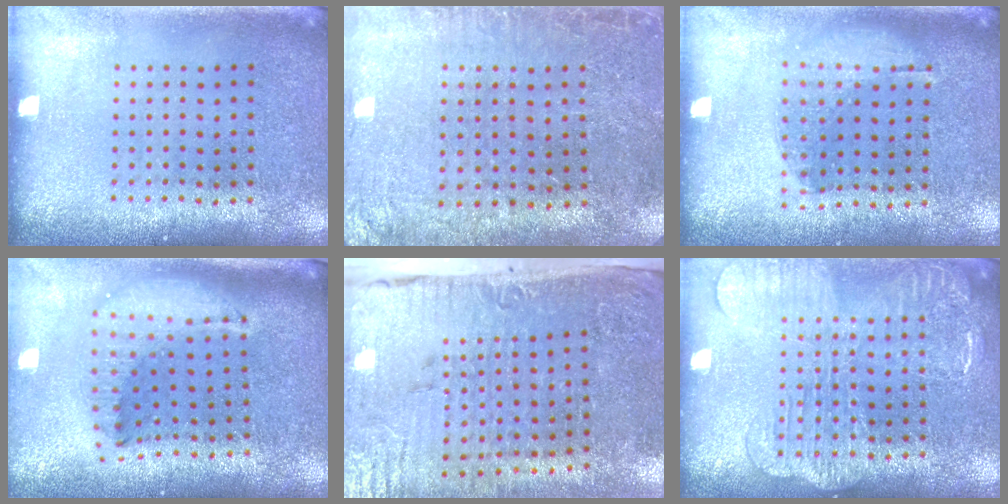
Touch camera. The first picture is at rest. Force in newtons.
{"total": 0.7, "press": 0.7, "slide": 0.2}
{"total": 1.1, "press": 0.9, "slide": 0.5}
{"total": 1.8, "press": 1.4, "slide": 1.0}
{"total": 5.0, "press": 4.1, "slide": 2.8}
{"total": 2.2, "press": 2.1, "slide": 0.5}